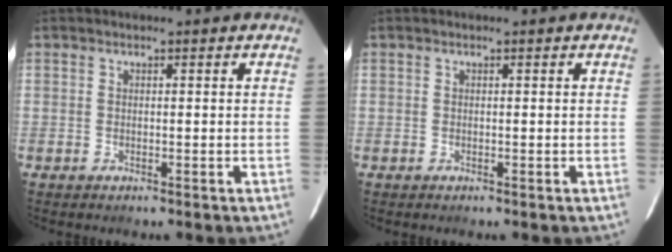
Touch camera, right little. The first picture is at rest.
{"total": 0.0}